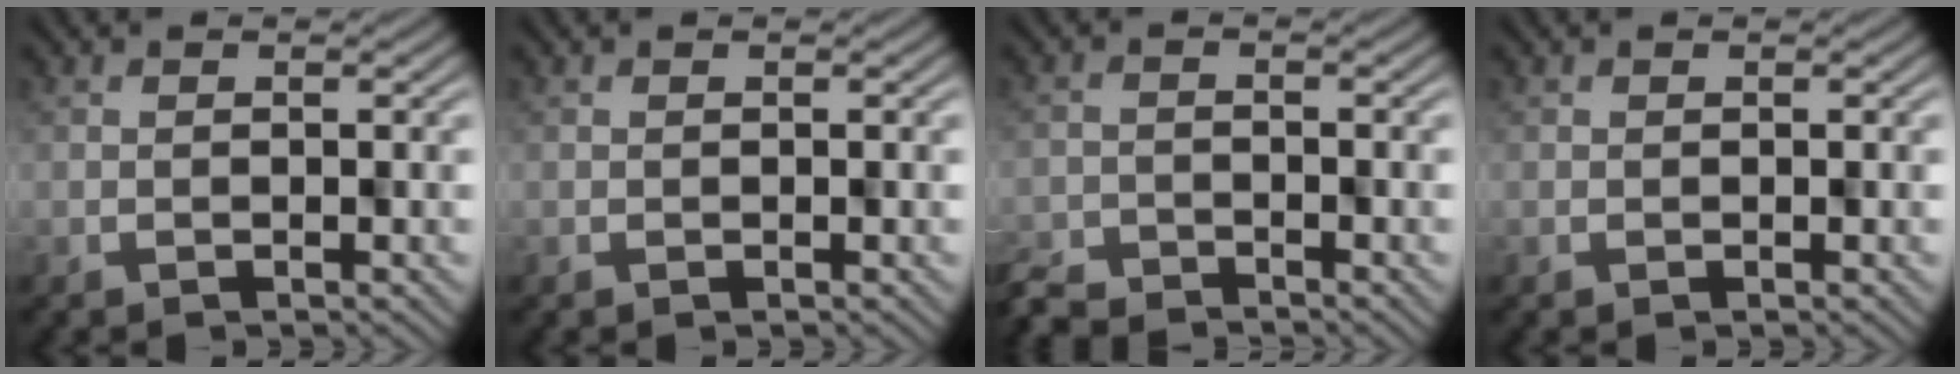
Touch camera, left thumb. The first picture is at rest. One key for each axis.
{"total": 0.0}
{"total": 3.9, "fx": -3.7, "fy": 0.9, "fz": 0.6, "tx": -0.018, "ty": -0.012, "tz": -0.075}
{"total": 0.0}